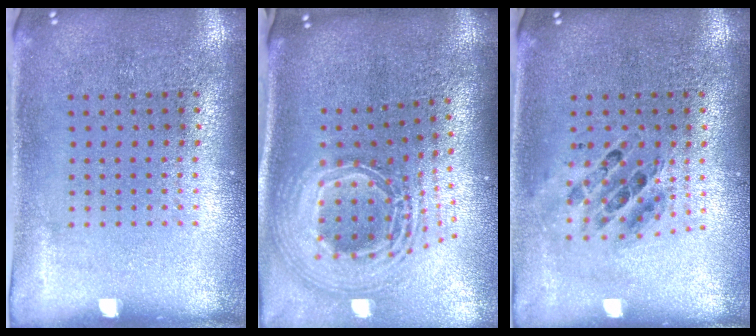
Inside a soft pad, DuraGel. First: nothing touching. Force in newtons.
{"total": 2.8, "press": 2.0, "slide": 2.0}
{"total": 0.7, "press": 0.6, "slide": 0.2}